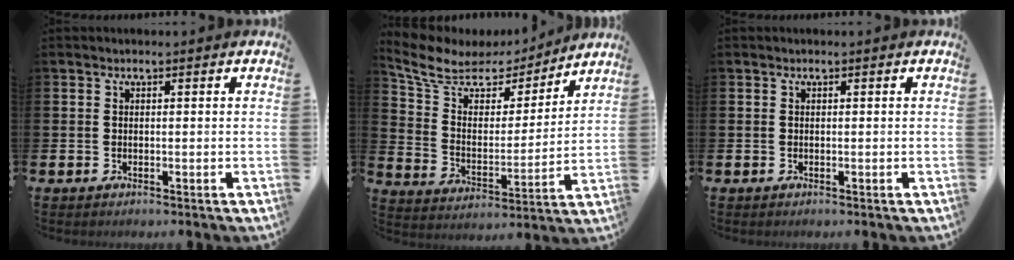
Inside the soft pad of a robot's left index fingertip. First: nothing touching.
{"total": 8.2, "force": [6.6, 4.2, 2.3], "torque": [-0.093, -0.037, 0.118]}
{"total": 0.0}